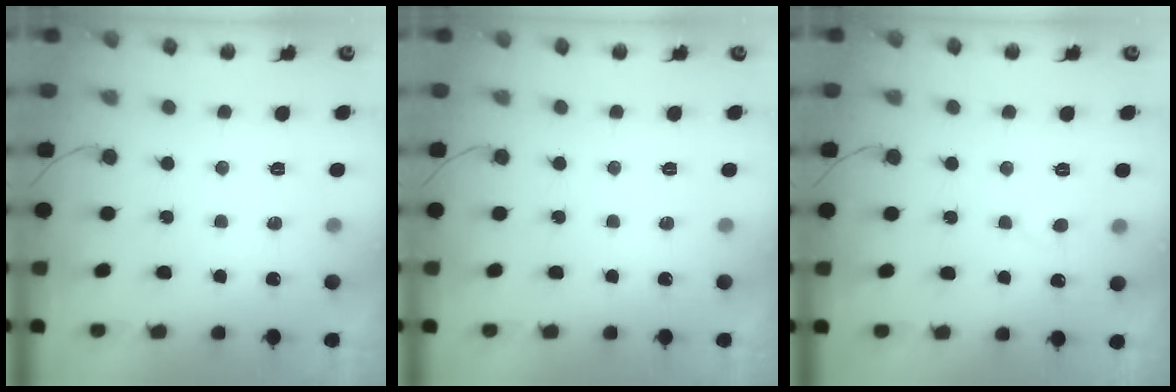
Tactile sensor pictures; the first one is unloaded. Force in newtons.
{"total": 0.0}
{"total": 5.1, "press": 5.0, "slide": 0.5}